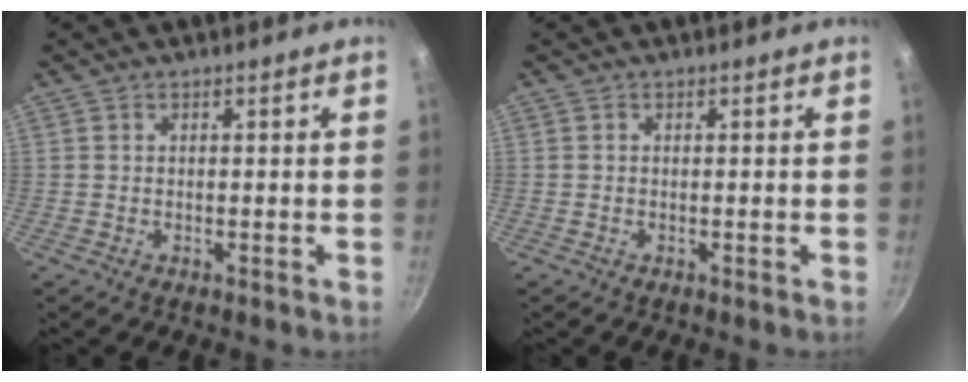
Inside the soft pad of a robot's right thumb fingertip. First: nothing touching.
{"total": 0.0}